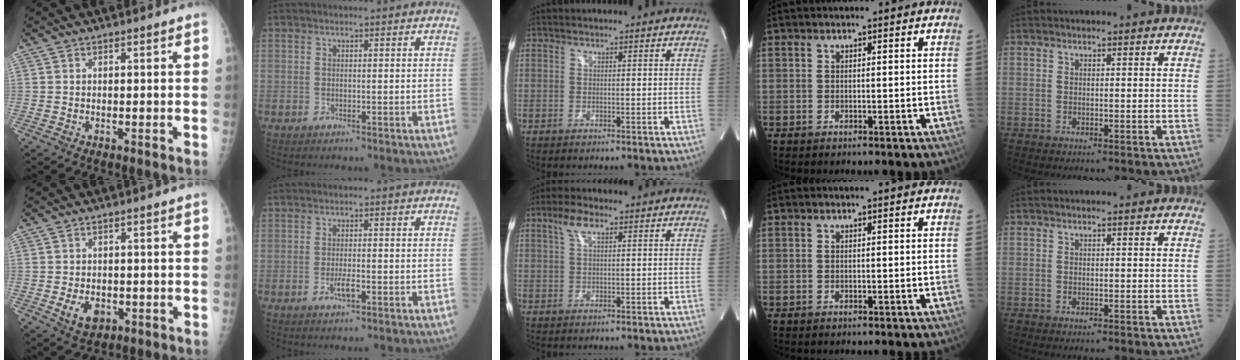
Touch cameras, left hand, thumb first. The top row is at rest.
{"thumb": {"total": 4.8, "force": [-1.3, 3.4, 3.1], "torque": [-0.041, 0.000, -0.012]}, "index": {"total": 1.8, "force": [-0.9, 0.3, 1.5], "torque": [-0.033, -0.002, -0.015]}, "middle": {"total": 3.4, "force": [1.8, 1.0, 2.7], "torque": [-0.063, 0.014, 0.040]}}